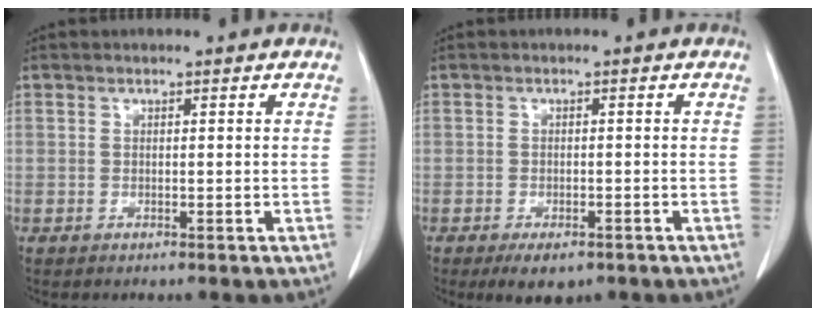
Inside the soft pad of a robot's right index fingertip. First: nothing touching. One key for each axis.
{"total": 4.2, "fx": -2.9, "fy": 2.0, "fz": 2.4, "tx": -0.035, "ty": -0.005, "tz": -0.036}